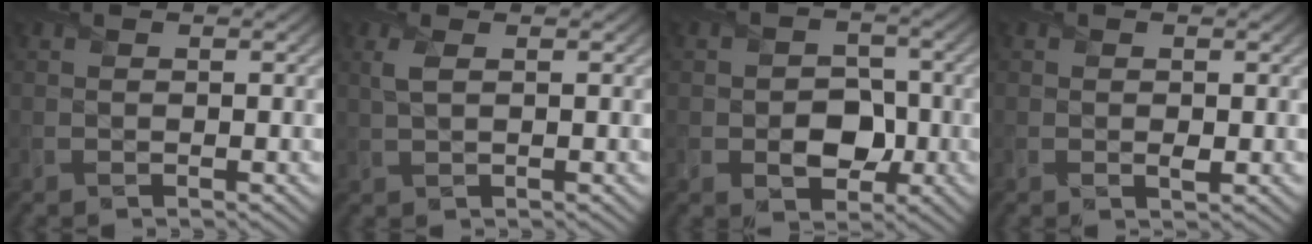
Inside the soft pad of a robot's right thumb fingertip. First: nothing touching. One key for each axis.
{"total": 1.9, "fx": 0.7, "fy": 0.5, "fz": 1.7, "tx": -0.048, "ty": 0.005, "tz": 0.016}
{"total": 4.7, "fx": -1.2, "fy": 3.7, "fz": 2.7, "tx": -0.033, "ty": -0.004, "tz": -0.027}
{"total": 0.7, "fx": 0.0, "fy": 0.4, "fz": 0.6, "tx": -0.008, "ty": -0.002, "tz": -0.001}